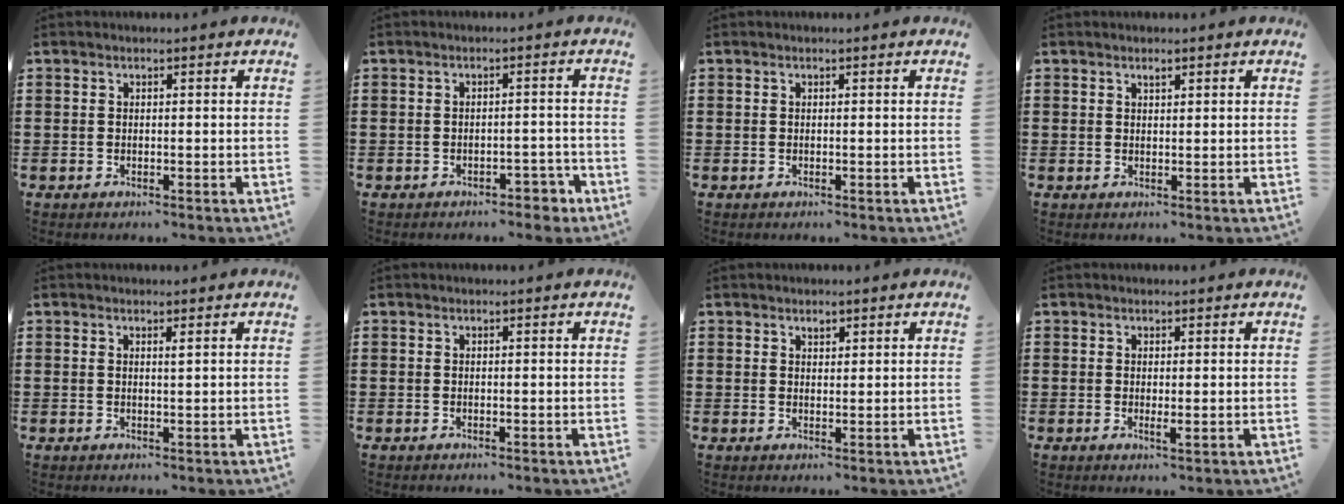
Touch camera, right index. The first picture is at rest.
{"total": 2.8, "force": [-2.3, 1.1, 1.2], "torque": [-0.024, 0.006, -0.045]}
{"total": 0.0}
{"total": 0.7, "force": [0.5, 0.3, 0.4], "torque": [-0.009, 0.001, 0.010]}
{"total": 0.7, "force": [0.4, 0.0, 0.5], "torque": [-0.011, 0.000, 0.008]}
{"total": 0.0}
{"total": 1.1, "force": [0.9, 0.6, 0.4], "torque": [-0.009, 0.002, 0.017]}
{"total": 1.1, "force": [0.1, 0.1, 1.1], "torque": [-0.022, -0.002, 0.003]}